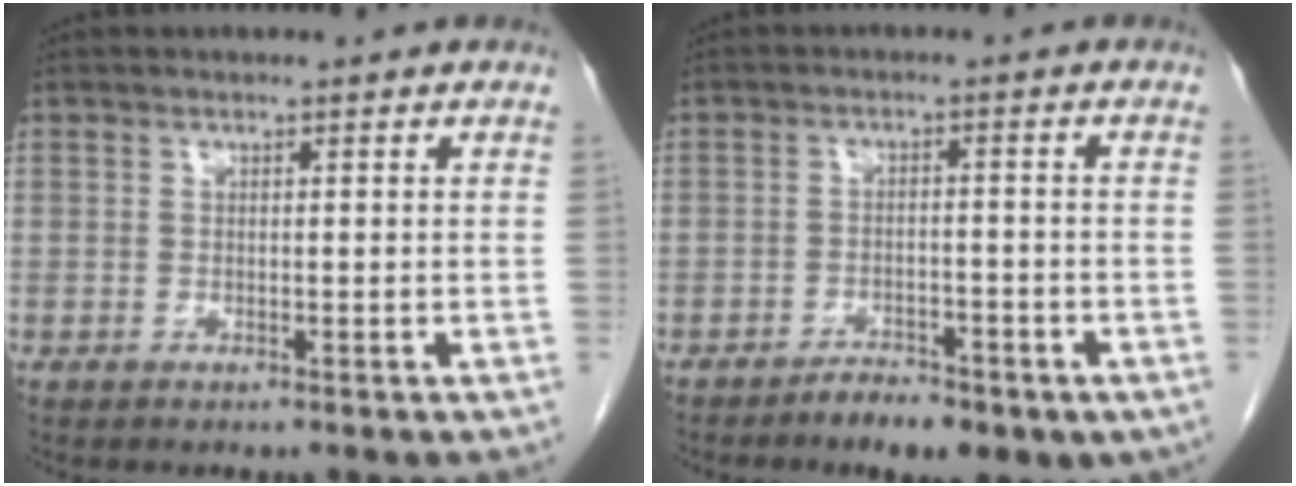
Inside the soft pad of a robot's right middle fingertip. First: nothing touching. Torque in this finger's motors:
{"motor_torque": [-0.12, 0.14, -0.06, 0.00]}